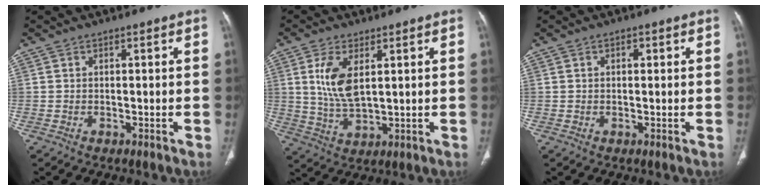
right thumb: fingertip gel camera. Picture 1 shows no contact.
{"total": 8.6, "force": [2.6, 4.1, 7.1], "torque": [-0.143, -0.016, 0.059]}
{"total": 1.1, "force": [0.4, 0.6, 0.9], "torque": [-0.013, 0.002, 0.006]}